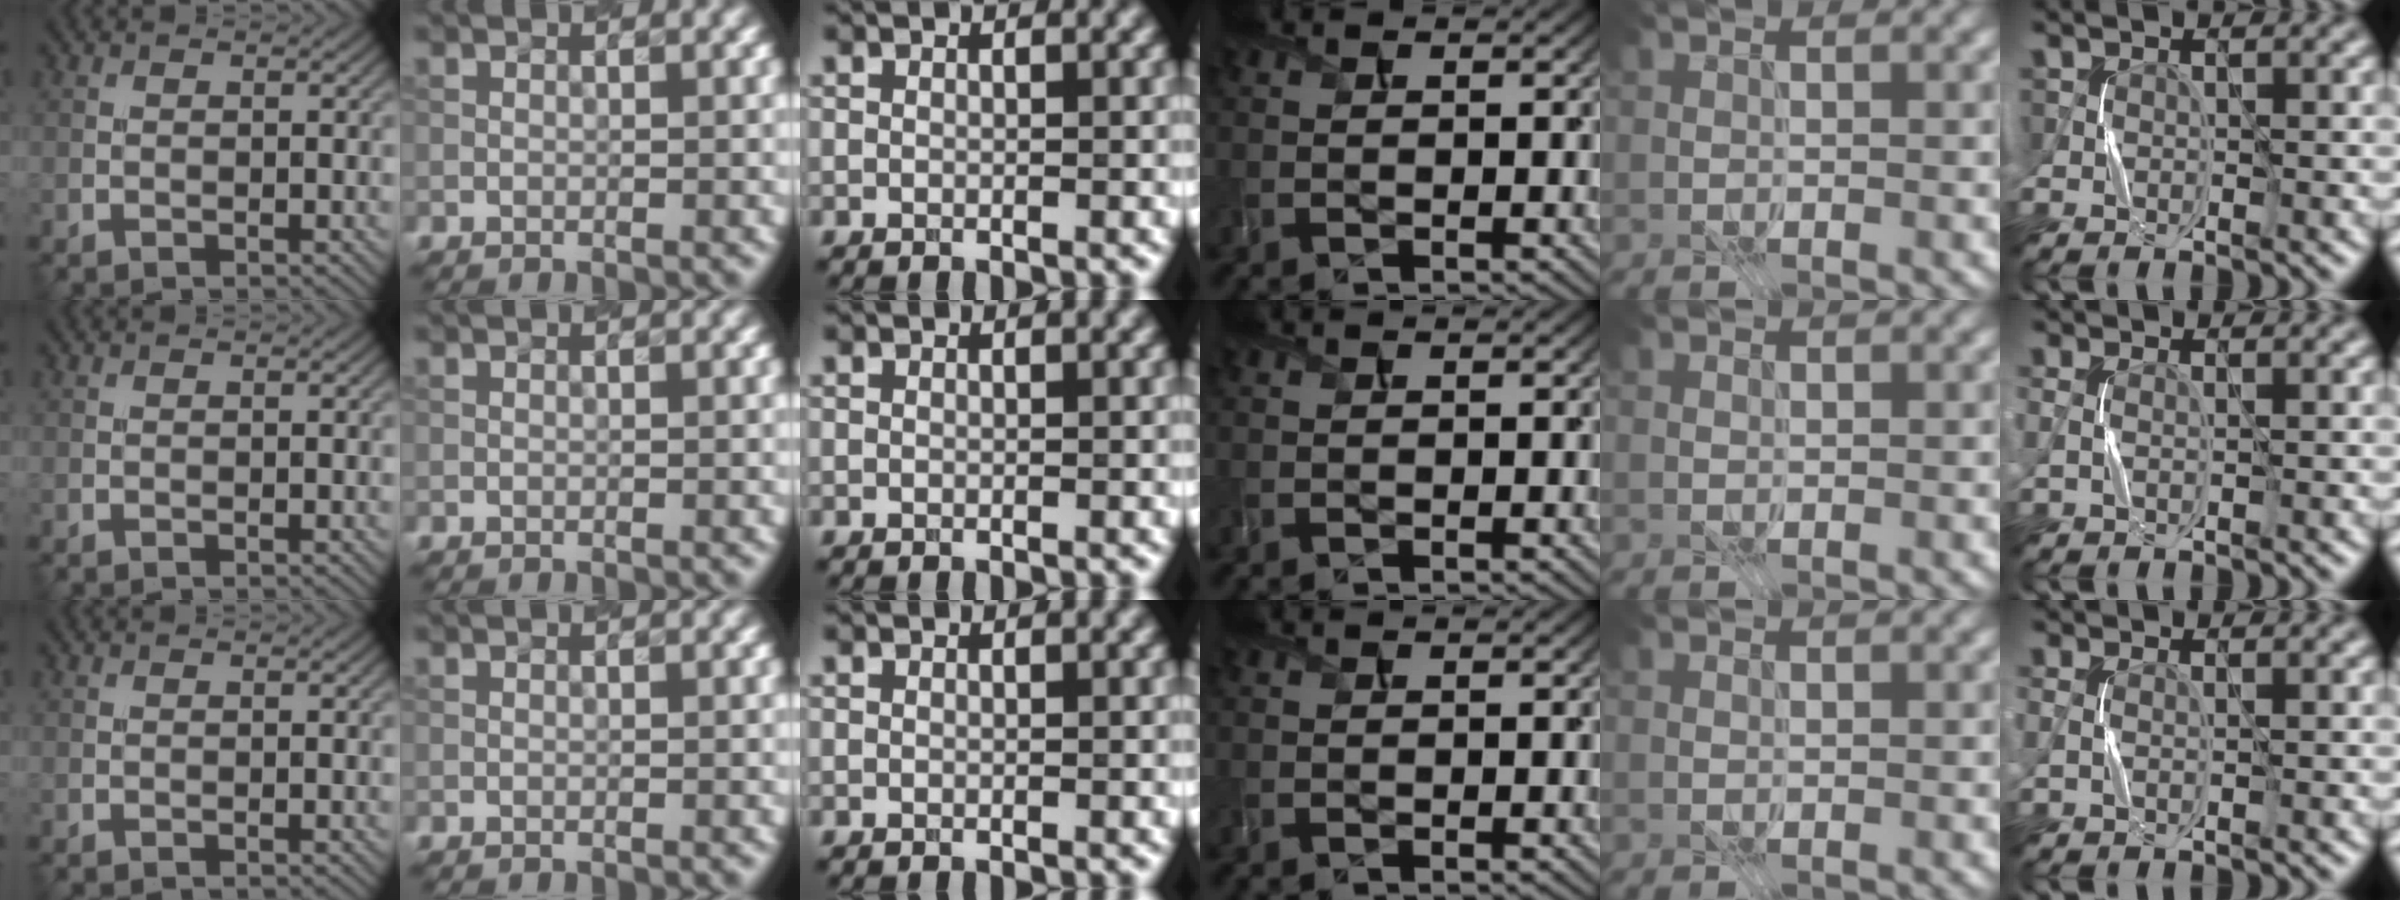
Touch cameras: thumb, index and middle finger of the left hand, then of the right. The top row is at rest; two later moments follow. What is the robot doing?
{"motion": "press", "object": "stapler"}